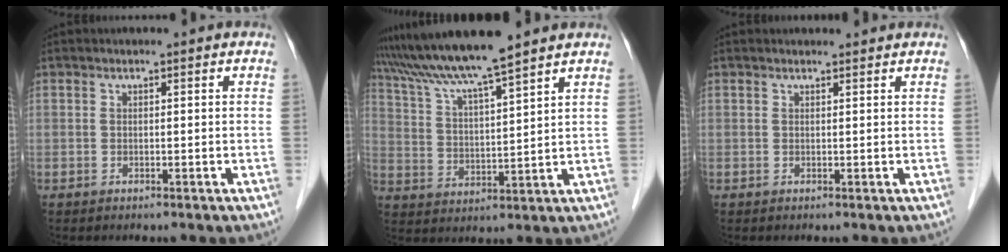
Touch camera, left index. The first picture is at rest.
{"total": 12.0, "force": [10.3, -1.1, 6.0], "torque": [-0.116, 0.018, 0.188]}
{"total": 1.9, "force": [1.9, 0.3, 0.2], "torque": [-0.009, 0.009, 0.023]}